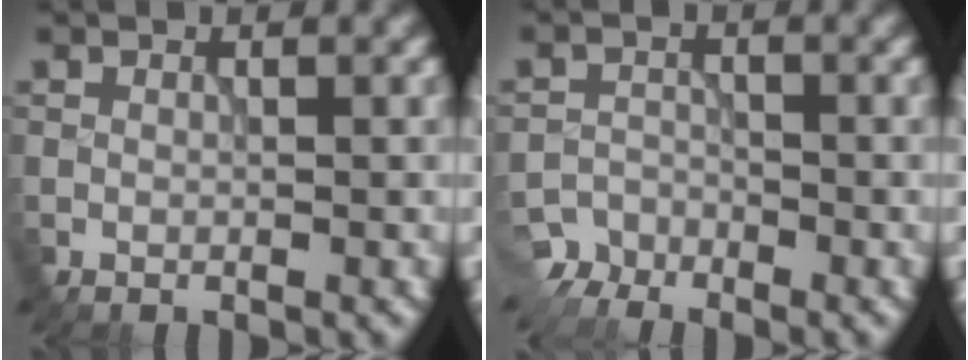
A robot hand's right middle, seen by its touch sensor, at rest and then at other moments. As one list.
[{"total": 2.8, "force": [-2.6, 1.0, -0.3], "torque": [0.010, -0.001, -0.049]}]